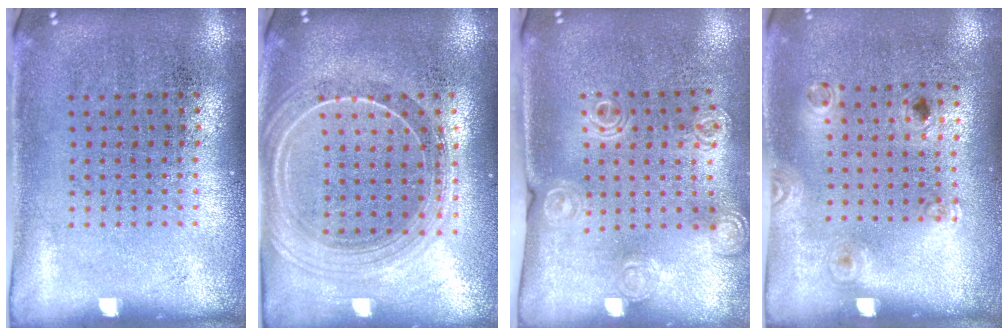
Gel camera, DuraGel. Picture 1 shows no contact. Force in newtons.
{"total": 2.2, "press": 1.9, "slide": 1.0}
{"total": 1.4, "press": 1.4, "slide": 0.4}
{"total": 1.2, "press": 0.8, "slide": 0.9}